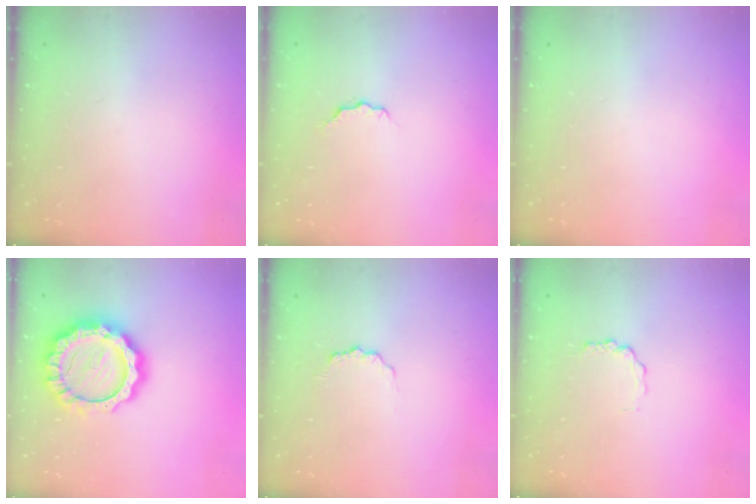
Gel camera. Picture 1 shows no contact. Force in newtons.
{"total": 3.8, "press": 3.8, "slide": 0.4}
{"total": 0.0}
{"total": 18.0, "press": 17.9, "slide": 1.6}
{"total": 3.0, "press": 3.0, "slide": 0.3}
{"total": 2.0, "press": 2.0, "slide": 0.1}